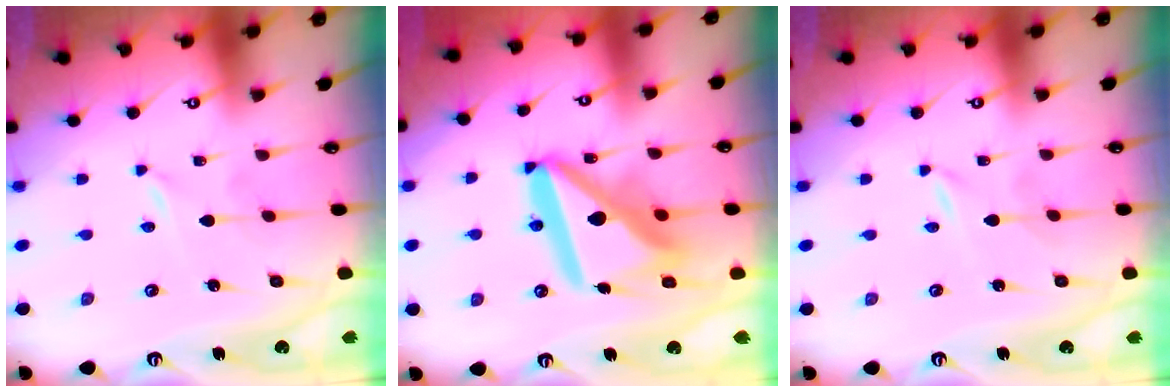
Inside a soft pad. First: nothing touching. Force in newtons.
{"total": 18.4, "press": 18.3, "slide": 2.1}
{"total": 0.0}